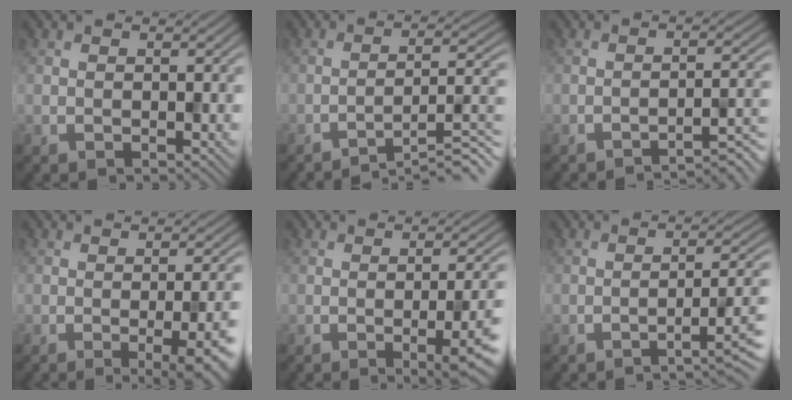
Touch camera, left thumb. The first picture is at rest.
{"total": 8.0, "force": [-5.8, 0.8, 5.4], "torque": [-0.078, 0.021, -0.091]}
{"total": 4.6, "force": [-3.5, 0.5, 3.0], "torque": [-0.037, 0.016, -0.062]}
{"total": 9.0, "force": [-2.9, 2.6, 8.1], "torque": [-0.092, -0.004, -0.030]}
{"total": 8.0, "force": [-2.3, 2.3, 7.3], "torque": [-0.098, -0.010, -0.025]}
{"total": 5.6, "force": [-3.0, 0.7, 4.7], "torque": [-0.067, 0.013, -0.055]}